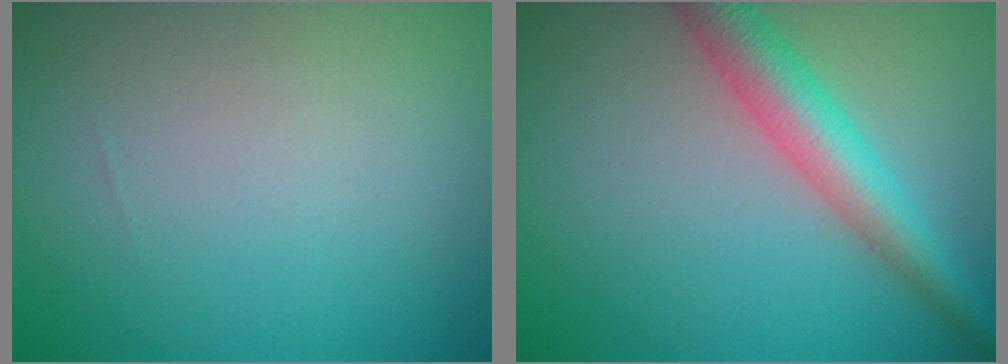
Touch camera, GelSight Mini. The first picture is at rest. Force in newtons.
{"total": 5.2, "press": 5.2, "slide": 0.2}